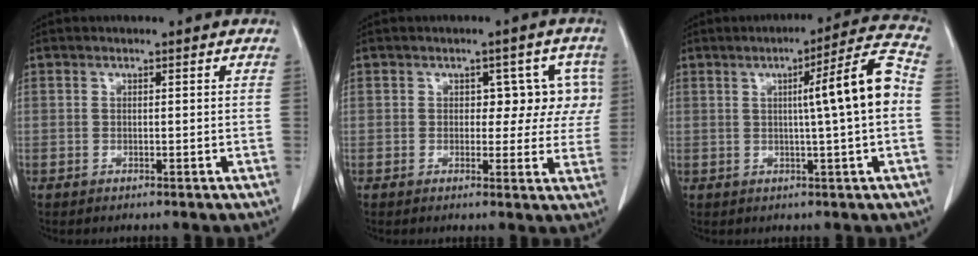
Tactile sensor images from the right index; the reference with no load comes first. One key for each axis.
{"total": 5.6, "fx": 1.2, "fy": 3.8, "fz": 4.0, "tx": -0.020, "ty": 0.022, "tz": 0.012}
{"total": 9.9, "fx": 0.4, "fy": -0.9, "fz": 9.8, "tx": -0.139, "ty": 0.013, "tz": 0.003}